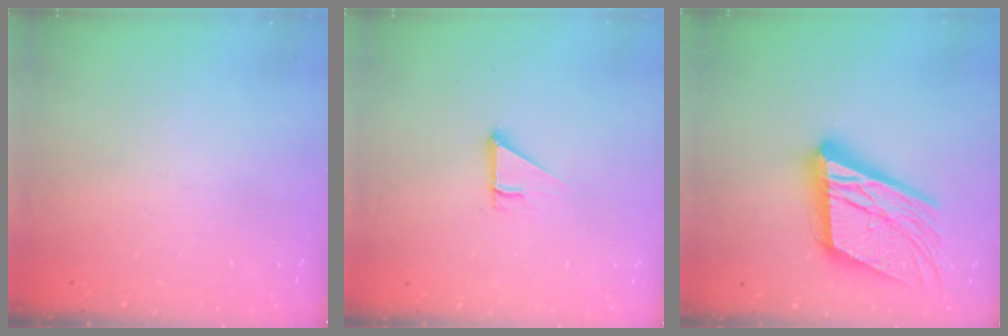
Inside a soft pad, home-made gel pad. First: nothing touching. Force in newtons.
{"total": 2.5, "press": 2.5, "slide": 0.1}
{"total": 25.1, "press": 24.8, "slide": 4.1}